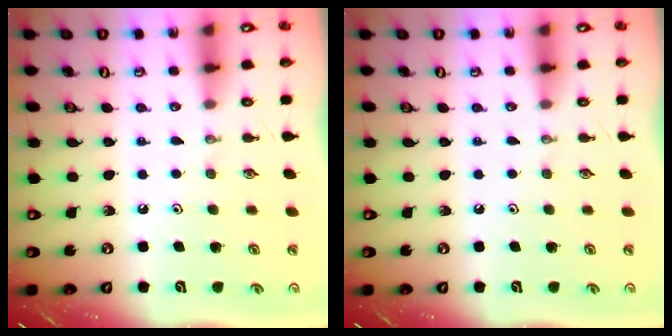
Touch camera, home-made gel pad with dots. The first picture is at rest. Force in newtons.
{"total": 0.0}